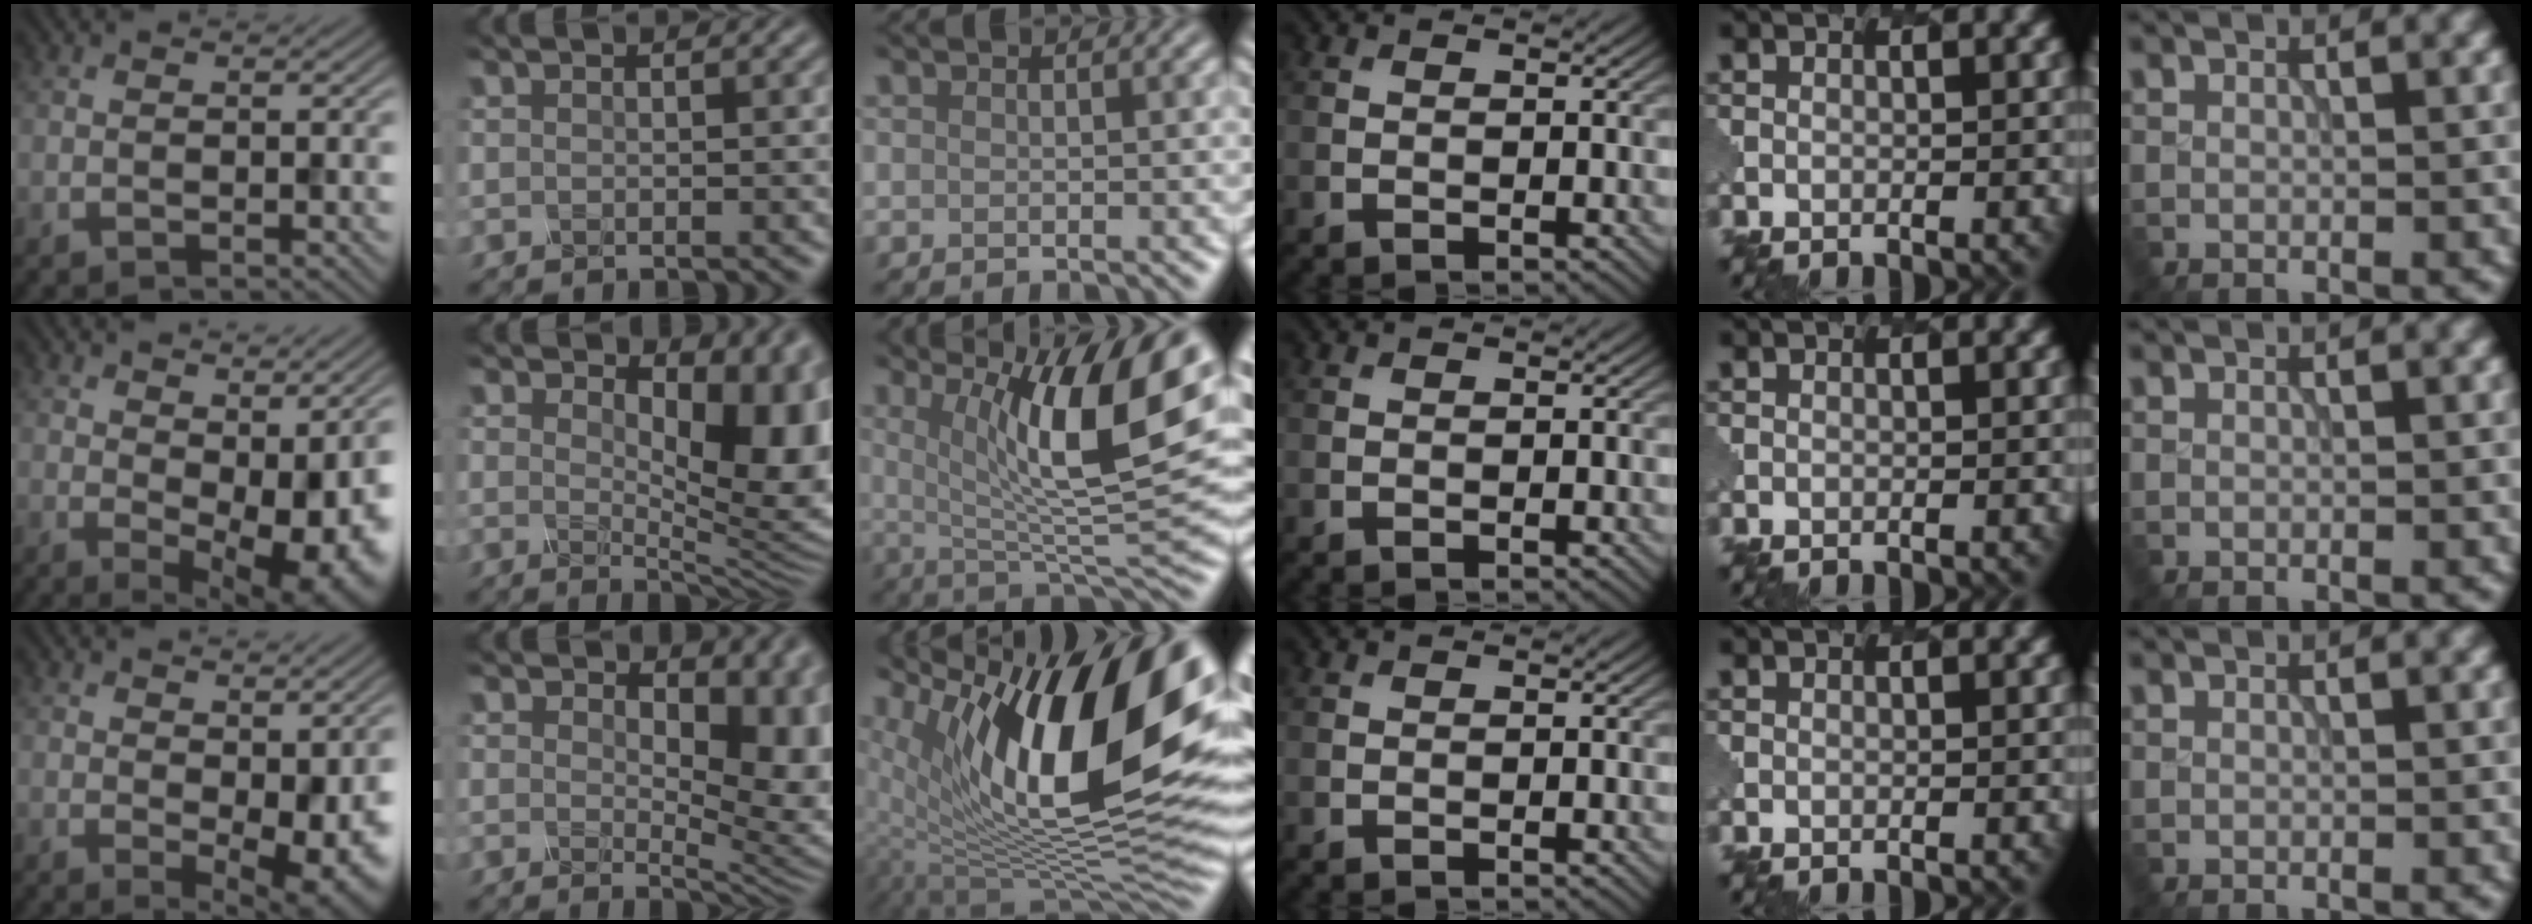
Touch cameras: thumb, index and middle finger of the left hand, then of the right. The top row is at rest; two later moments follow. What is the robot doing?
{"motion": "dispense", "object": "dispenser bottle"}